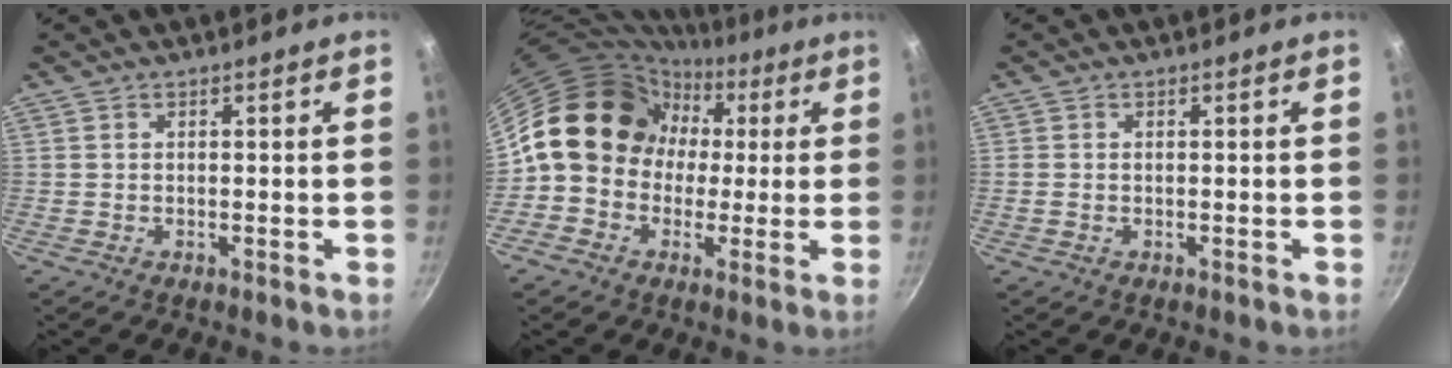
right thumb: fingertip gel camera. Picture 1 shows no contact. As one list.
[{"total": 14.6, "force": [0.5, 13.0, 6.8], "torque": [-0.061, 0.042, -0.005]}, {"total": 1.1, "force": [-0.2, 0.9, 0.6], "torque": [-0.015, 0.000, -0.001]}]